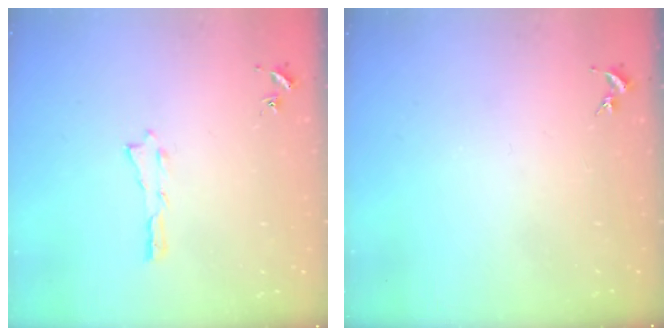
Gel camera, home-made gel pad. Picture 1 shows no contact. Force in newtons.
{"total": 0.0}